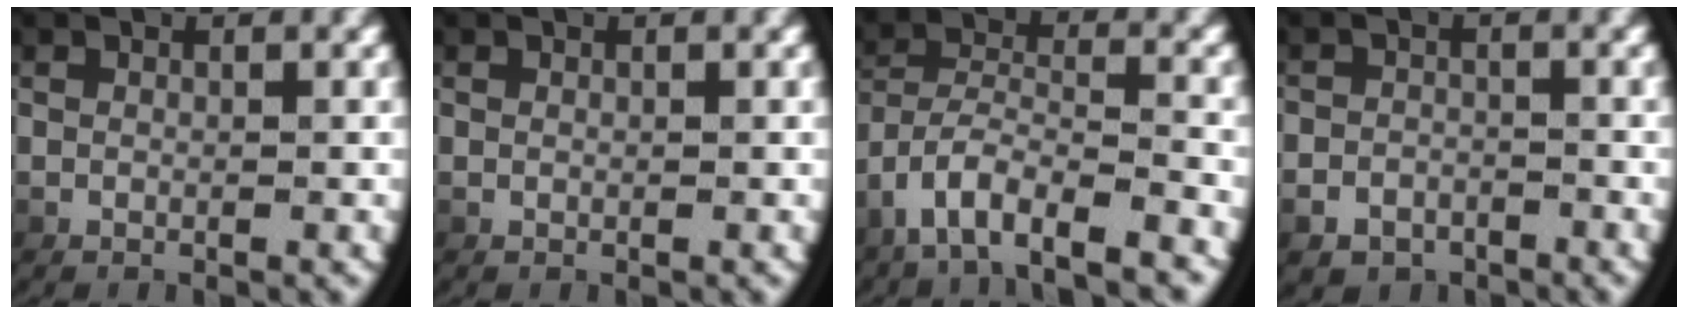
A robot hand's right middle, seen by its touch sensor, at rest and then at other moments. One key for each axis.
{"total": 0.0}
{"total": 5.0, "fx": -3.3, "fy": 2.5, "fz": 2.7, "tx": -0.074, "ty": -0.023, "tz": -0.048}
{"total": 3.3, "fx": -2.4, "fy": 2.2, "fz": 0.3, "tx": 0.002, "ty": -0.009, "tz": -0.039}